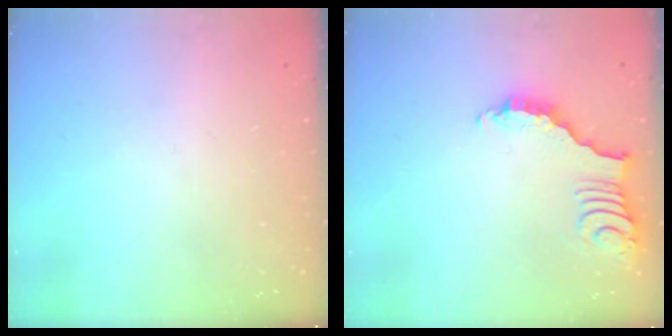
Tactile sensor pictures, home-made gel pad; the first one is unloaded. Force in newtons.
{"total": 3.2, "press": 3.1, "slide": 0.4}